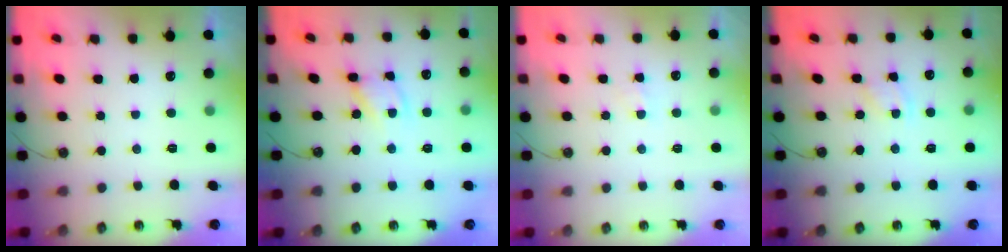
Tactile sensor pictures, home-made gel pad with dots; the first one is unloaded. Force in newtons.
{"total": 7.5, "press": 7.4, "slide": 0.5}
{"total": 5.1, "press": 5.1, "slide": 0.5}
{"total": 3.7, "press": 3.7, "slide": 0.3}